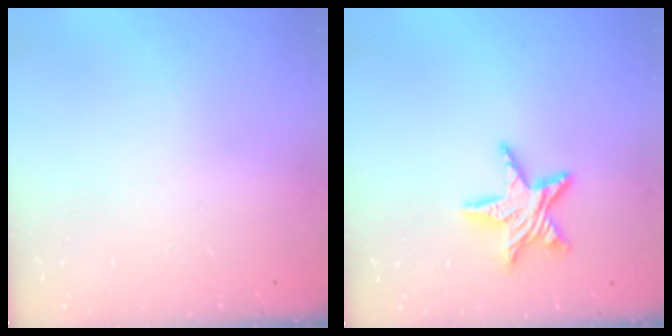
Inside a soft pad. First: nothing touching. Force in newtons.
{"total": 10.5, "press": 10.5, "slide": 0.8}